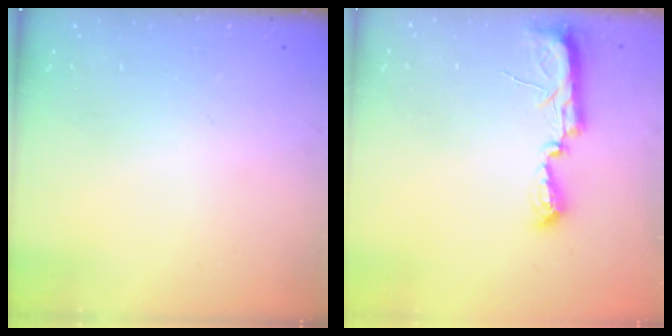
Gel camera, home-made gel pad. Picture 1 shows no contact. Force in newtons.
{"total": 7.7, "press": 7.7, "slide": 0.6}